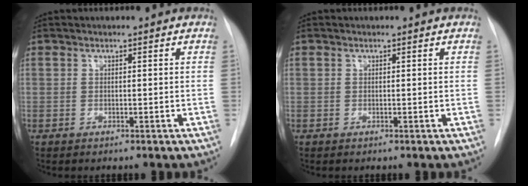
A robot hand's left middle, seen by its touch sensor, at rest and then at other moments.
{"total": 0.0}